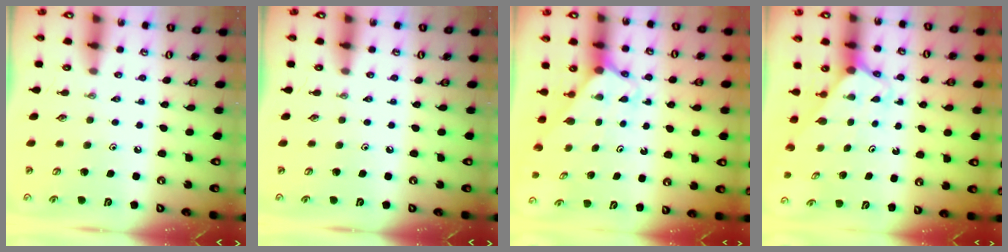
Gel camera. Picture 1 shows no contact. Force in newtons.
{"total": 0.0}
{"total": 2.4, "press": 2.4, "slide": 0.1}
{"total": 2.4, "press": 2.4, "slide": 0.1}